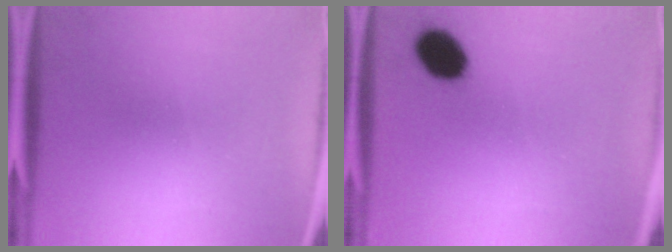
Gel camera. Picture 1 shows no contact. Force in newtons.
{"total": 8.4}